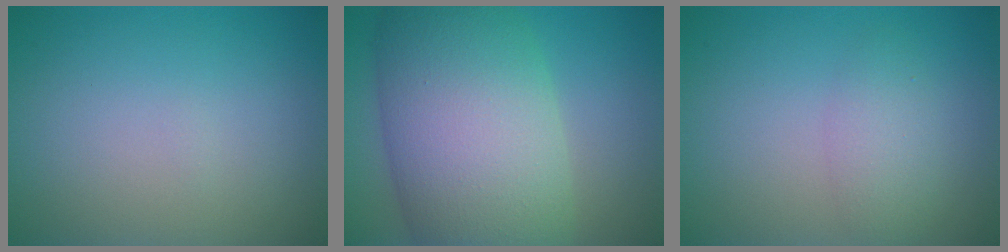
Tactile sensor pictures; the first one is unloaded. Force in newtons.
{"total": 13.7, "press": 13.7, "slide": 0.5}
{"total": 2.2, "press": 2.1, "slide": 0.2}